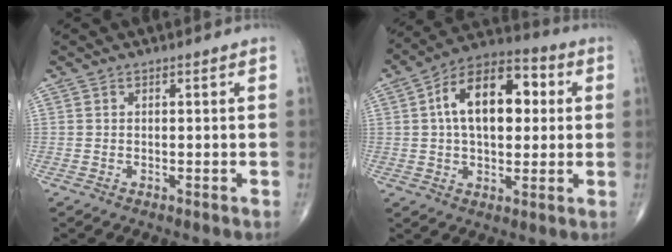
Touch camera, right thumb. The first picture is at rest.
{"total": 16.7, "force": [2.9, 9.6, 13.3], "torque": [-0.194, 0.024, 0.040]}